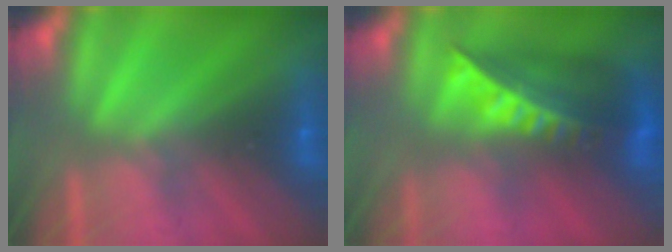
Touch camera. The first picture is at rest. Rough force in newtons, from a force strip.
{"total": 7.5}